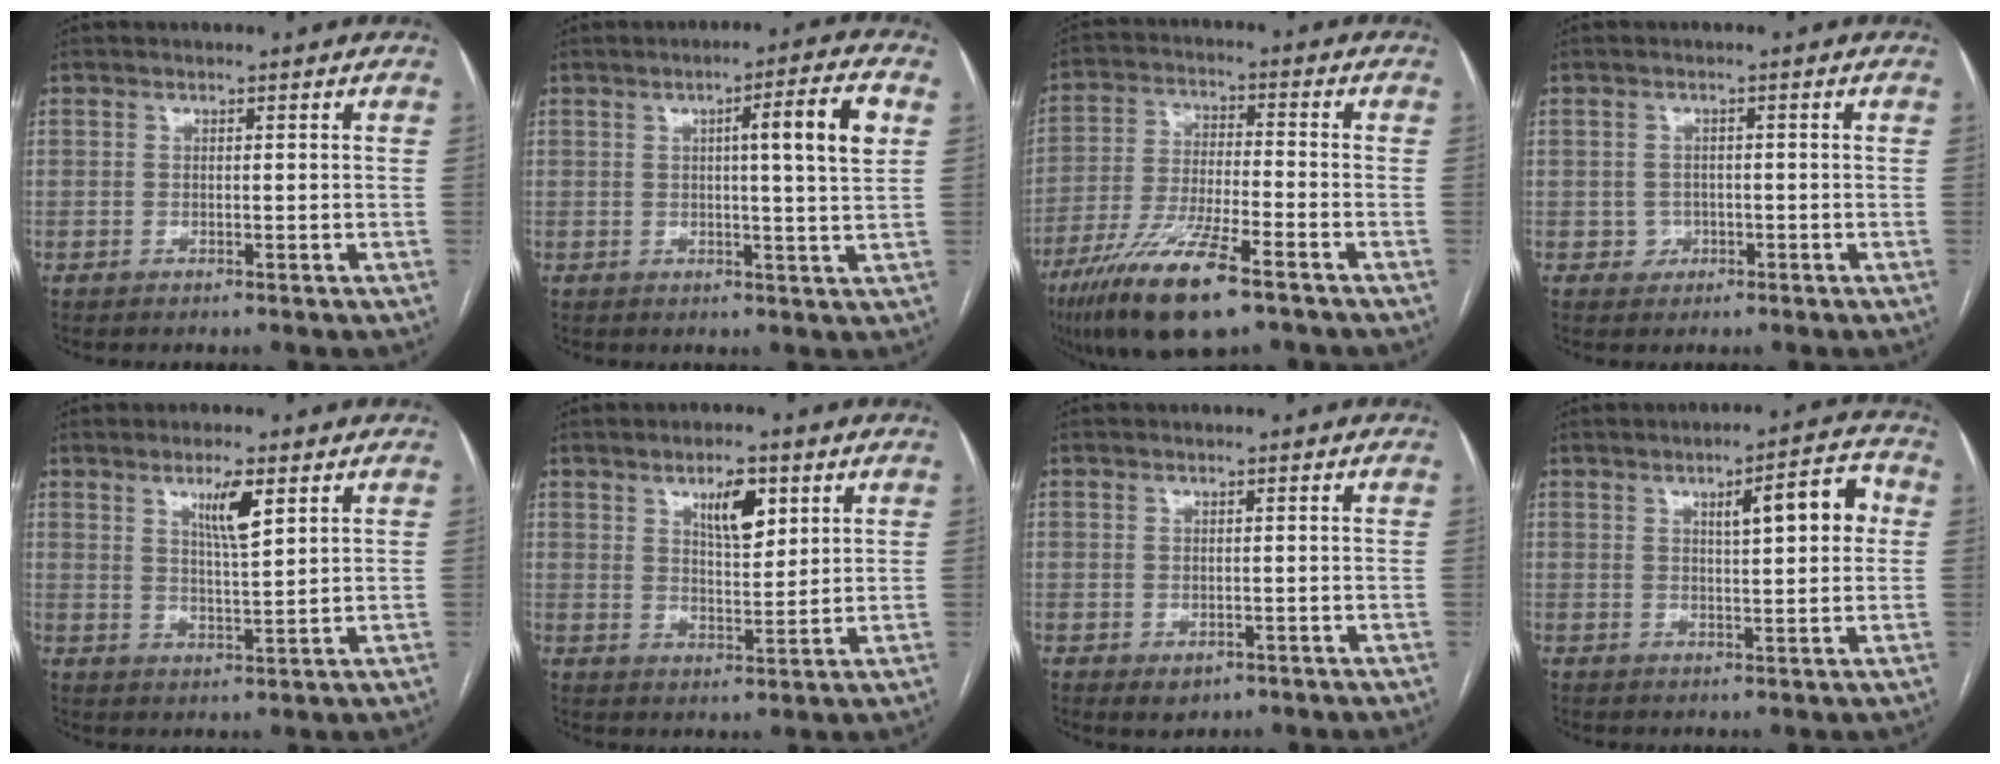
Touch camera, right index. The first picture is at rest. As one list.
[{"total": 8.2, "force": [2.2, 0.1, 7.9], "torque": [-0.115, 0.007, 0.026]}, {"total": 14.3, "force": [-9.1, 2.1, 10.9], "torque": [-0.218, -0.031, -0.164]}, {"total": 1.9, "force": [-0.7, 1.8, 0.2], "torque": [0.005, 0.008, -0.009]}, {"total": 5.4, "force": [2.8, 0.5, 4.6], "torque": [-0.079, -0.007, 0.050]}, {"total": 6.4, "force": [3.3, 2.2, 5.1], "torque": [-0.085, -0.001, 0.057]}, {"total": 1.8, "force": [-0.6, 1.4, 0.9], "torque": [-0.009, -0.001, 0.001]}, {"total": 7.7, "force": [2.1, 1.6, 7.3], "torque": [-0.101, 0.019, 0.029]}]